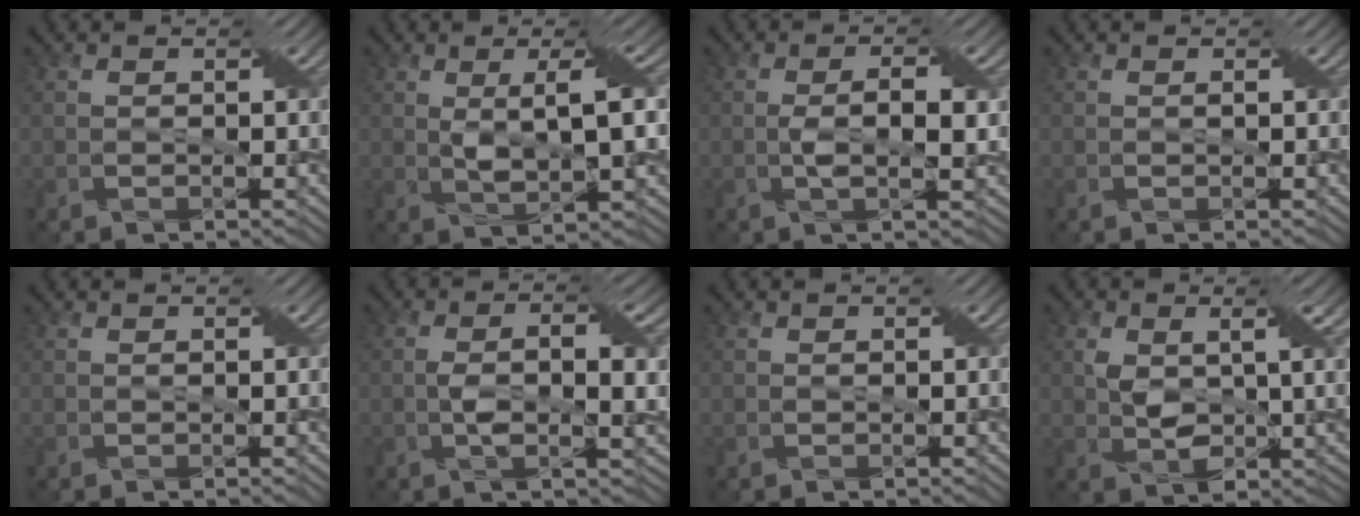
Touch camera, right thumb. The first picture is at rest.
{"total": 5.0, "force": [1.5, 0.6, 4.8], "torque": [-0.080, 0.003, 0.029]}
{"total": 2.7, "force": [0.2, 0.0, 2.7], "torque": [-0.054, 0.004, 0.001]}
{"total": 0.0}
{"total": 0.0}
{"total": 4.1, "force": [0.2, 0.7, 4.0], "torque": [-0.077, 0.001, 0.001]}
{"total": 0.0}
{"total": 5.0, "force": [0.8, 1.8, 4.6], "torque": [-0.083, 0.004, 0.017]}